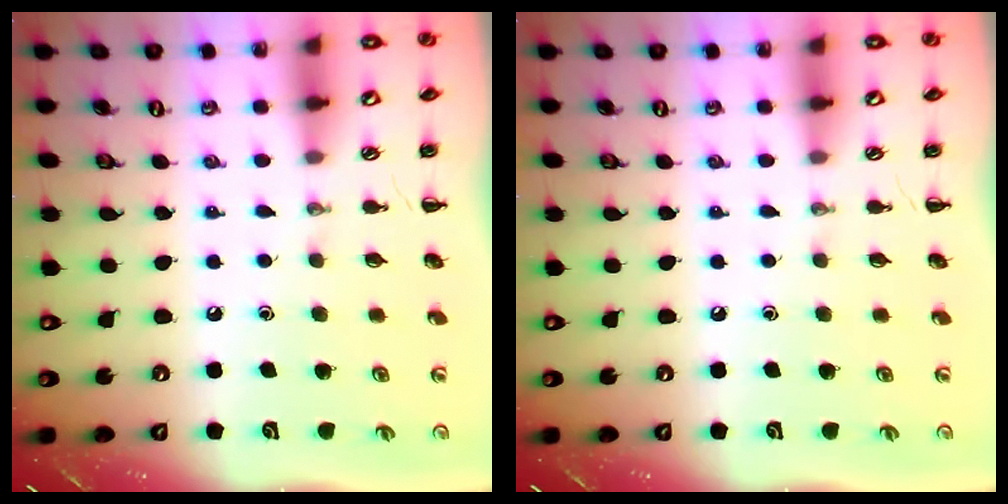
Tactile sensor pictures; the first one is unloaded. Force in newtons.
{"total": 0.0}